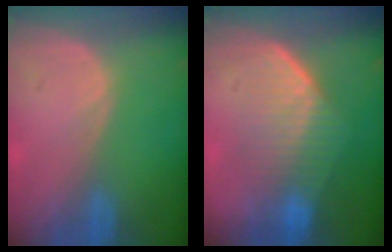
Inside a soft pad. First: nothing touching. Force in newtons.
{"total": 7.4, "press": 7.2, "slide": 1.7}